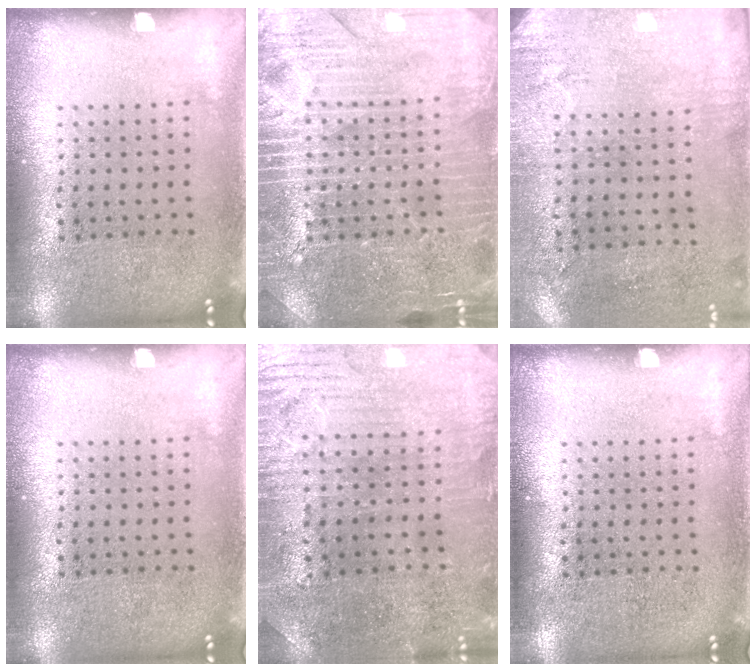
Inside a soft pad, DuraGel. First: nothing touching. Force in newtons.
{"total": 4.3, "press": 4.2, "slide": 1.0}
{"total": 2.9, "press": 2.4, "slide": 1.7}
{"total": 0.0}
{"total": 1.3, "press": 1.2, "slide": 0.6}
{"total": 0.0}